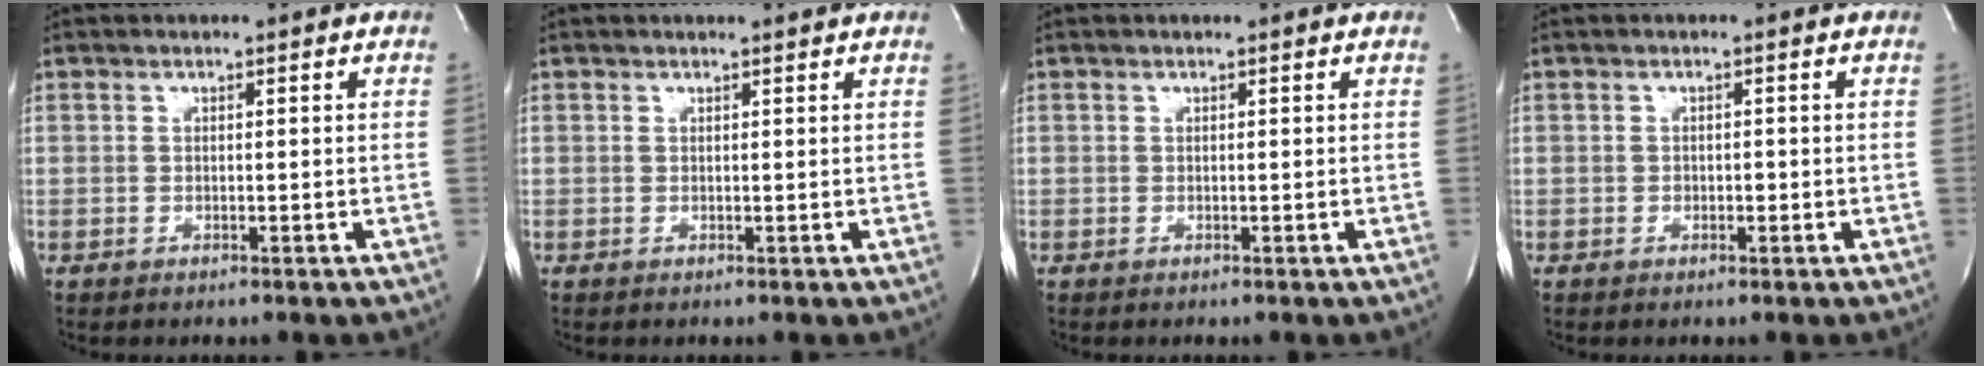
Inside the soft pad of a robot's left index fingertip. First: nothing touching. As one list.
[{"total": 1.3, "force": [1.3, -0.1, 0.1], "torque": [-0.007, -0.002, 0.016]}, {"total": 0.9, "force": [0.9, 0.1, 0.1], "torque": [-0.007, 0.004, 0.008]}, {"total": 0.7, "force": [-0.3, 0.5, 0.4], "torque": [-0.002, -0.001, -0.008]}]